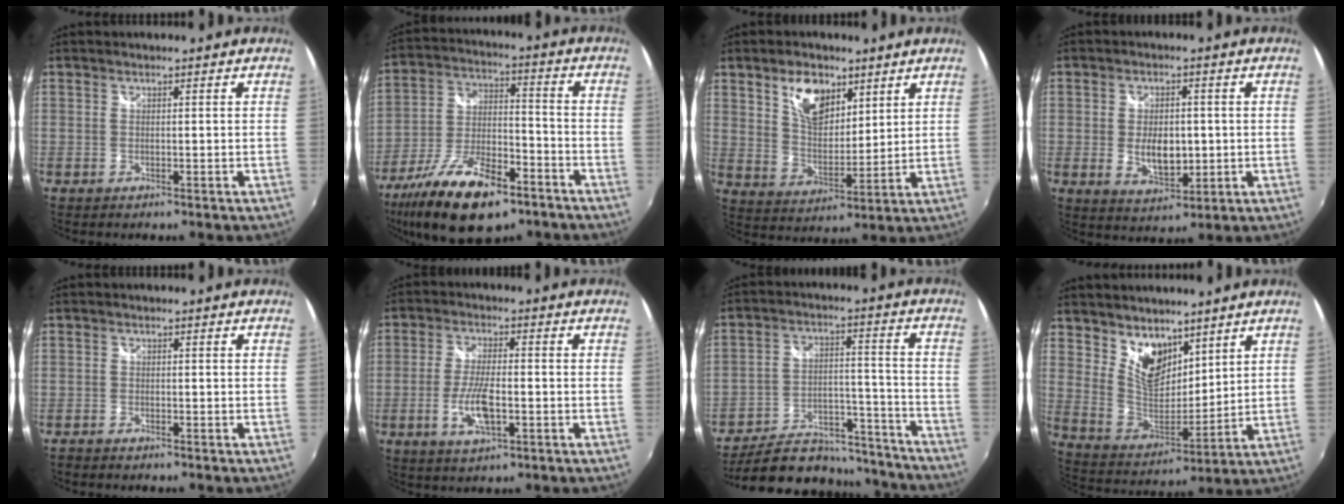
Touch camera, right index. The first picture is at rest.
{"total": 19.8, "force": [-12.5, 8.0, 13.0], "torque": [-0.257, -0.030, -0.214]}
{"total": 10.0, "force": [5.6, 5.6, 6.1], "torque": [-0.099, 0.008, 0.106]}
{"total": 7.4, "force": [-0.6, 4.3, 5.9], "torque": [-0.107, -0.007, -0.003]}
{"total": 1.8, "force": [-1.6, 0.5, 0.6], "torque": [-0.018, -0.008, -0.032]}
{"total": 7.6, "force": [-2.2, 2.7, 6.8], "torque": [-0.139, -0.006, -0.041]}
{"total": 21.7, "force": [-17.9, 9.3, 7.9], "torque": [-0.150, 0.034, -0.233]}
{"total": 10.6, "force": [7.2, 5.8, 5.2], "torque": [-0.087, -0.003, 0.143]}